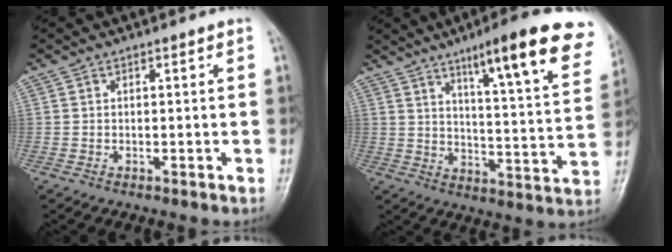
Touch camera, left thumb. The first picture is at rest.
{"total": 20.5, "force": [12.6, 3.4, 15.9], "torque": [-0.191, -0.048, 0.174]}